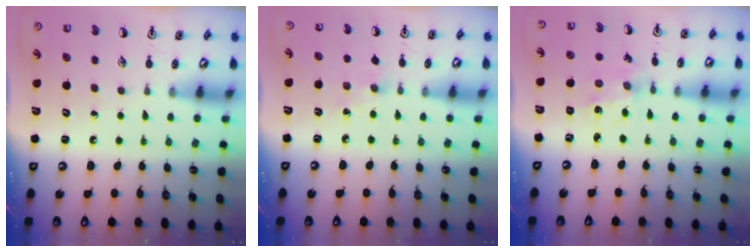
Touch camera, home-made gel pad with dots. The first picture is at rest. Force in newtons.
{"total": 5.5, "press": 5.5, "slide": 0.6}
{"total": 1.7, "press": 1.6, "slide": 0.3}